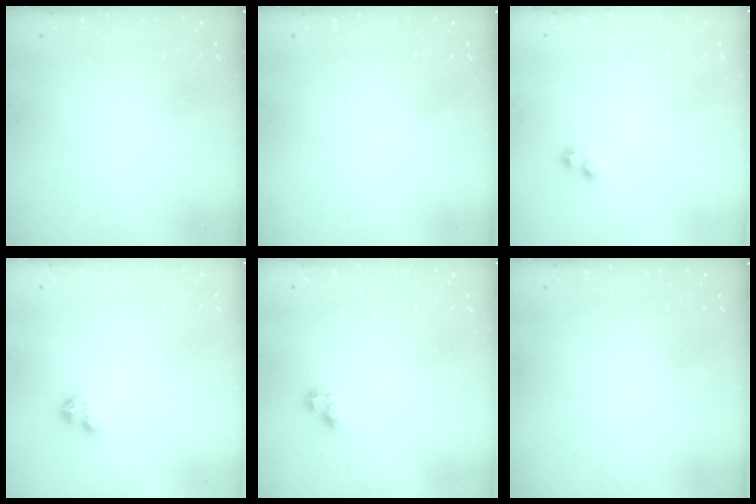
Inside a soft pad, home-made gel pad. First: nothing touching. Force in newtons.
{"total": 0.0}
{"total": 1.9, "press": 1.9, "slide": 0.5}
{"total": 2.9, "press": 2.9, "slide": 0.5}
{"total": 3.4, "press": 3.4, "slide": 0.4}
{"total": 0.0}